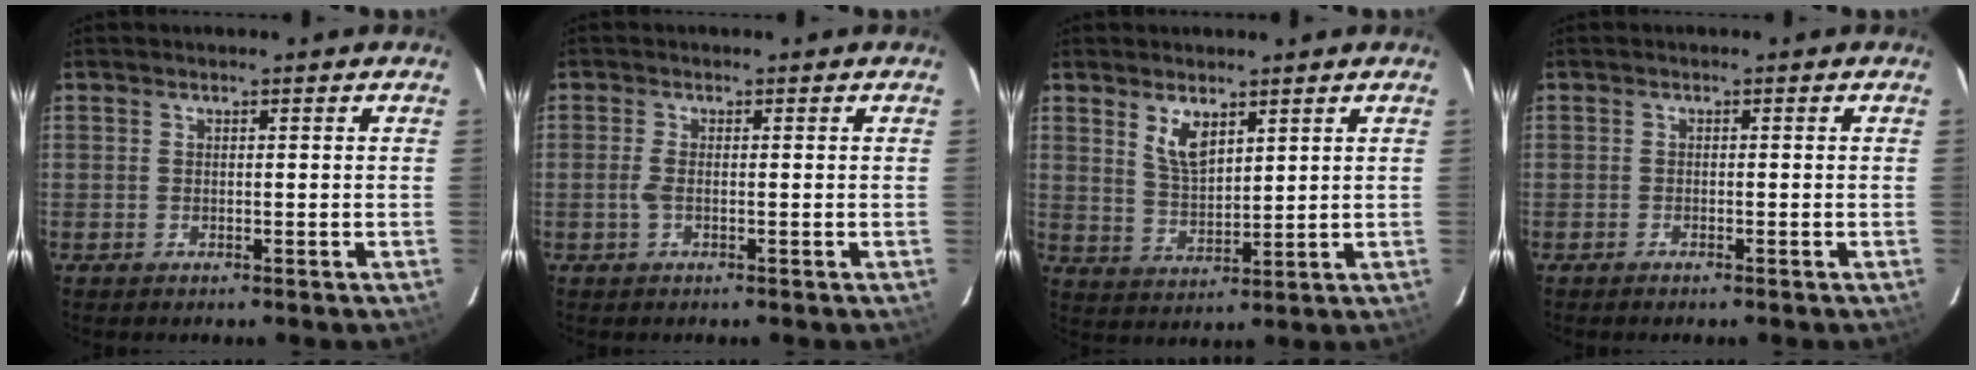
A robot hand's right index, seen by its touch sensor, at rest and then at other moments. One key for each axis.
{"total": 1.8, "fx": -0.4, "fy": 0.4, "fz": 1.7, "tx": -0.037, "ty": -0.002, "tz": -0.008}
{"total": 5.9, "fx": 3.5, "fy": 2.7, "fz": 4.0, "tx": -0.071, "ty": -0.003, "tz": 0.071}
{"total": 0.7, "fx": -0.6, "fy": 0.1, "fz": 0.3, "tx": -0.007, "ty": 0.000, "tz": -0.013}